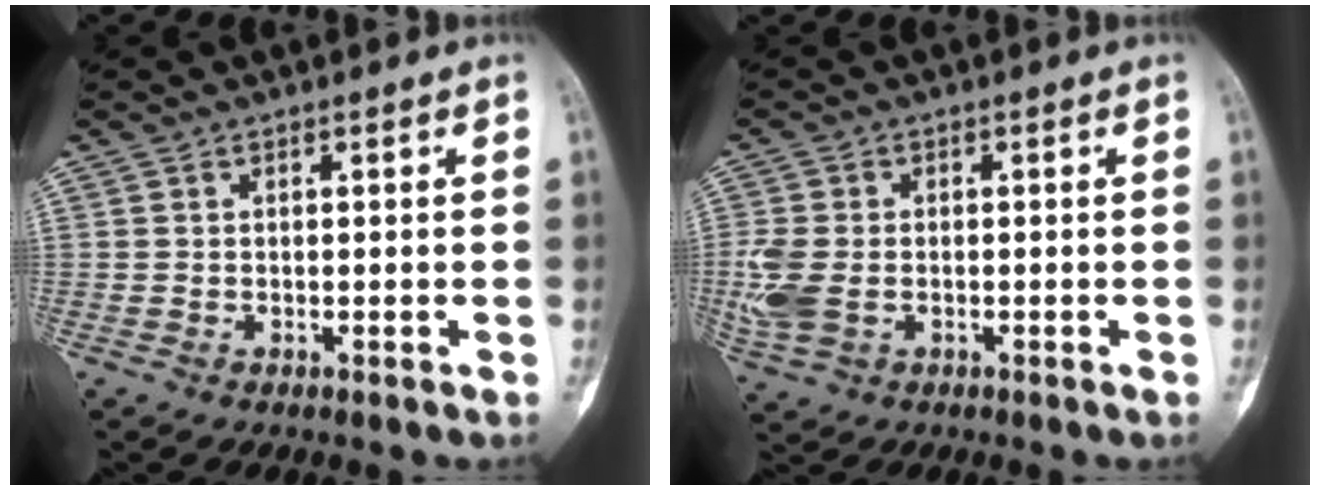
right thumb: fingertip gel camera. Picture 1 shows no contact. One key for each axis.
{"total": 6.9, "fx": -1.0, "fy": 4.6, "fz": 5.0, "tx": -0.130, "ty": 0.000, "tz": -0.017}